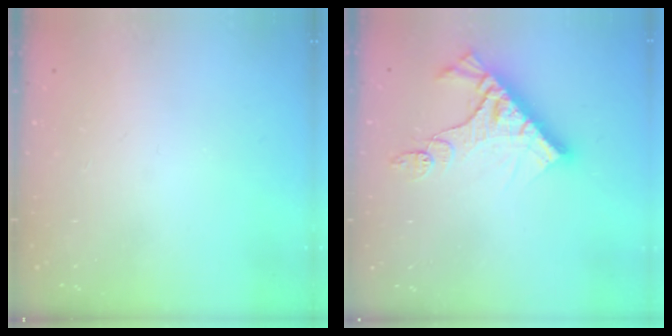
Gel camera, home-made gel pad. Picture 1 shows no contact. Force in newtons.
{"total": 11.8, "press": 11.8, "slide": 1.1}